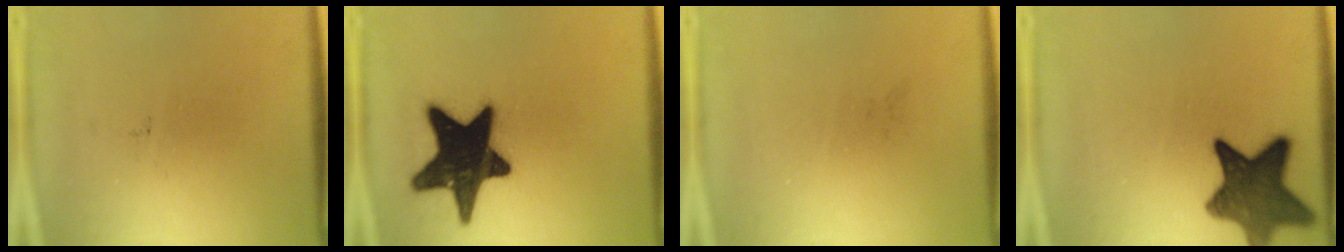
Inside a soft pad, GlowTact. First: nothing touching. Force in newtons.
{"total": 19.0}
{"total": 0.0}
{"total": 11.5}